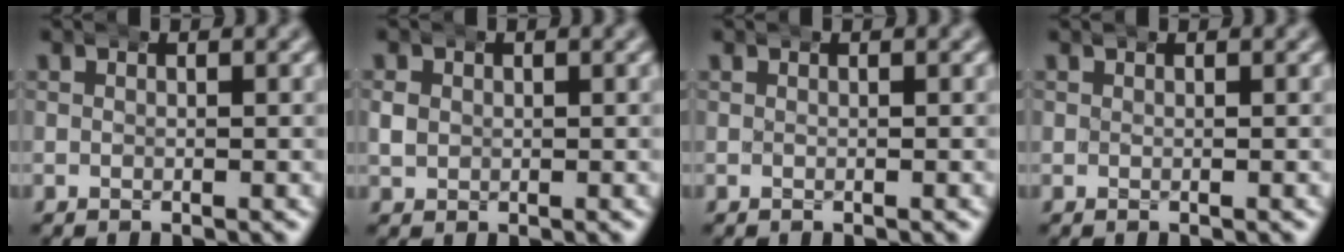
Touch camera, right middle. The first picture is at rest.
{"total": 1.8, "force": [-0.2, 1.8, 0.5], "torque": [-0.017, -0.001, 0.002]}
{"total": 0.0}
{"total": 0.0}